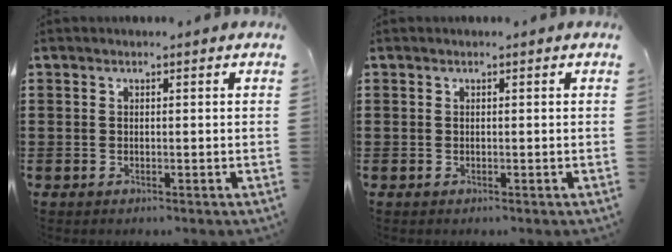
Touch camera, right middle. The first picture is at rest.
{"total": 0.0}